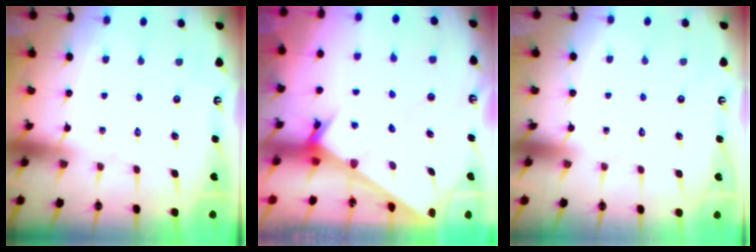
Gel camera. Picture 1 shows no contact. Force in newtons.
{"total": 2.4, "press": 2.4, "slide": 0.1}
{"total": 1.6, "press": 1.6, "slide": 0.1}